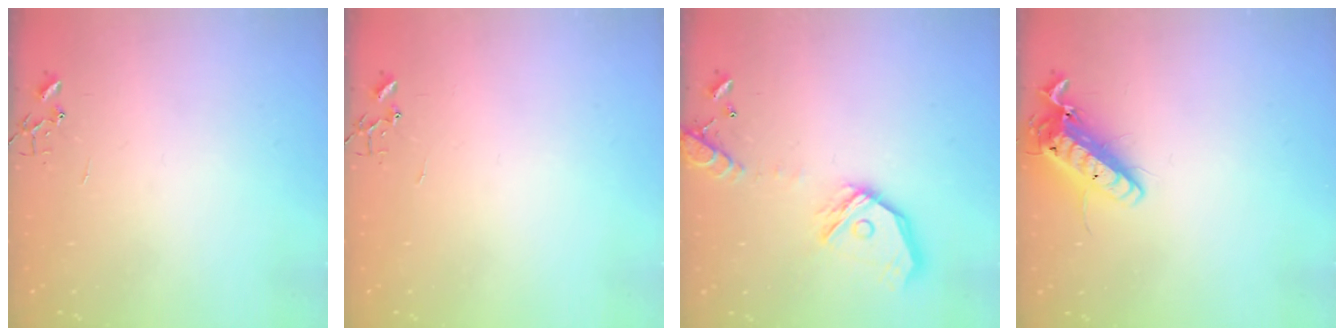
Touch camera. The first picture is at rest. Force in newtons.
{"total": 0.0}
{"total": 17.0, "press": 16.8, "slide": 2.7}
{"total": 15.6, "press": 15.4, "slide": 2.8}